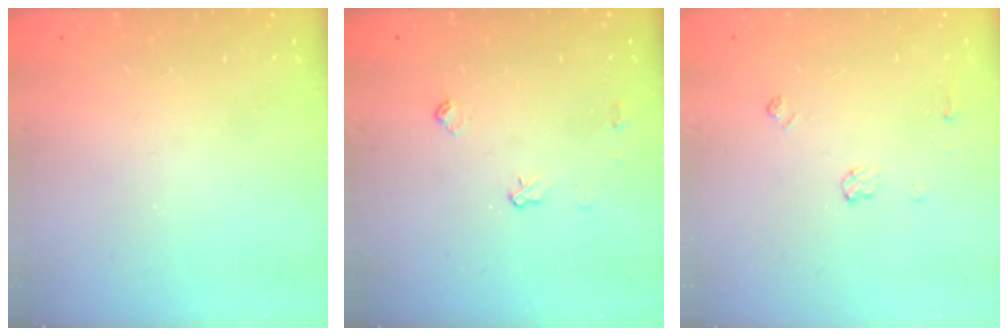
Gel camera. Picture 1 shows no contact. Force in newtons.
{"total": 4.9, "press": 4.9, "slide": 0.6}
{"total": 5.0, "press": 5.0, "slide": 0.7}